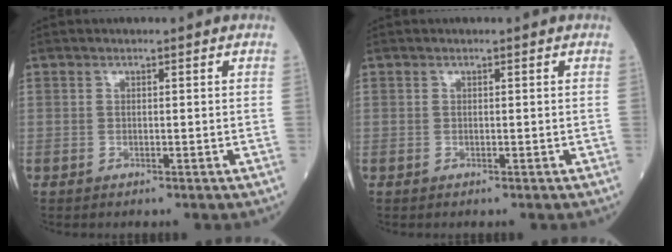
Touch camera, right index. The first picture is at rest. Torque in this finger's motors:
{"motor_torque": [0.00, 0.00, 0.00, 0.00]}